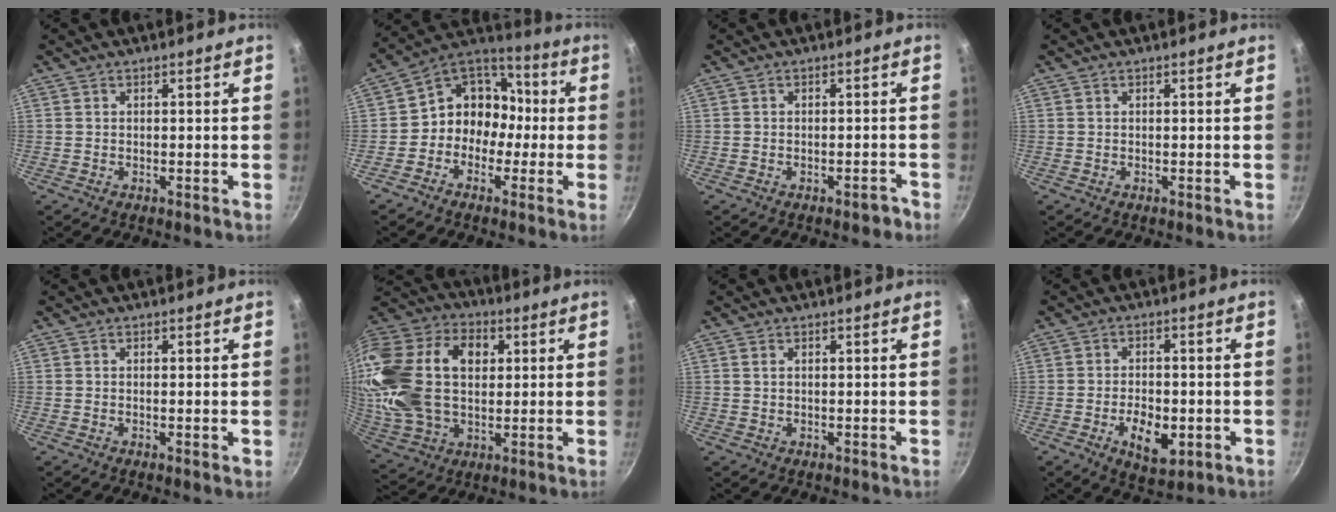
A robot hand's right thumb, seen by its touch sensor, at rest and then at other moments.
{"total": 11.8, "force": [-1.9, 10.2, 5.6], "torque": [-0.031, 0.057, -0.054]}
{"total": 1.7, "force": [-1.4, 0.7, 0.6], "torque": [-0.001, 0.020, -0.010]}
{"total": 0.0}
{"total": 1.0, "force": [-0.1, 0.0, 0.9], "torque": [-0.016, -0.003, -0.002]}
{"total": 26.2, "force": [4.4, 17.4, 19.0], "torque": [-0.367, 0.017, 0.077]}
{"total": 0.9, "force": [0.3, 0.6, 0.5], "torque": [-0.010, 0.002, 0.005]}
{"total": 8.5, "force": [-2.6, 4.6, 6.7], "torque": [-0.090, 0.004, -0.032]}